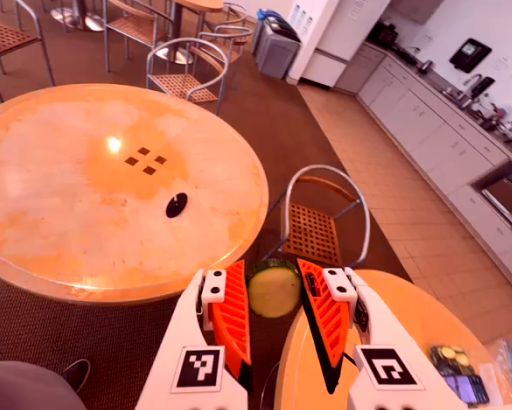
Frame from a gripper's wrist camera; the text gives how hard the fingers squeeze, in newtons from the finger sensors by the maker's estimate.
{"total": 10.4, "left": 10.5, "right": 10.4}